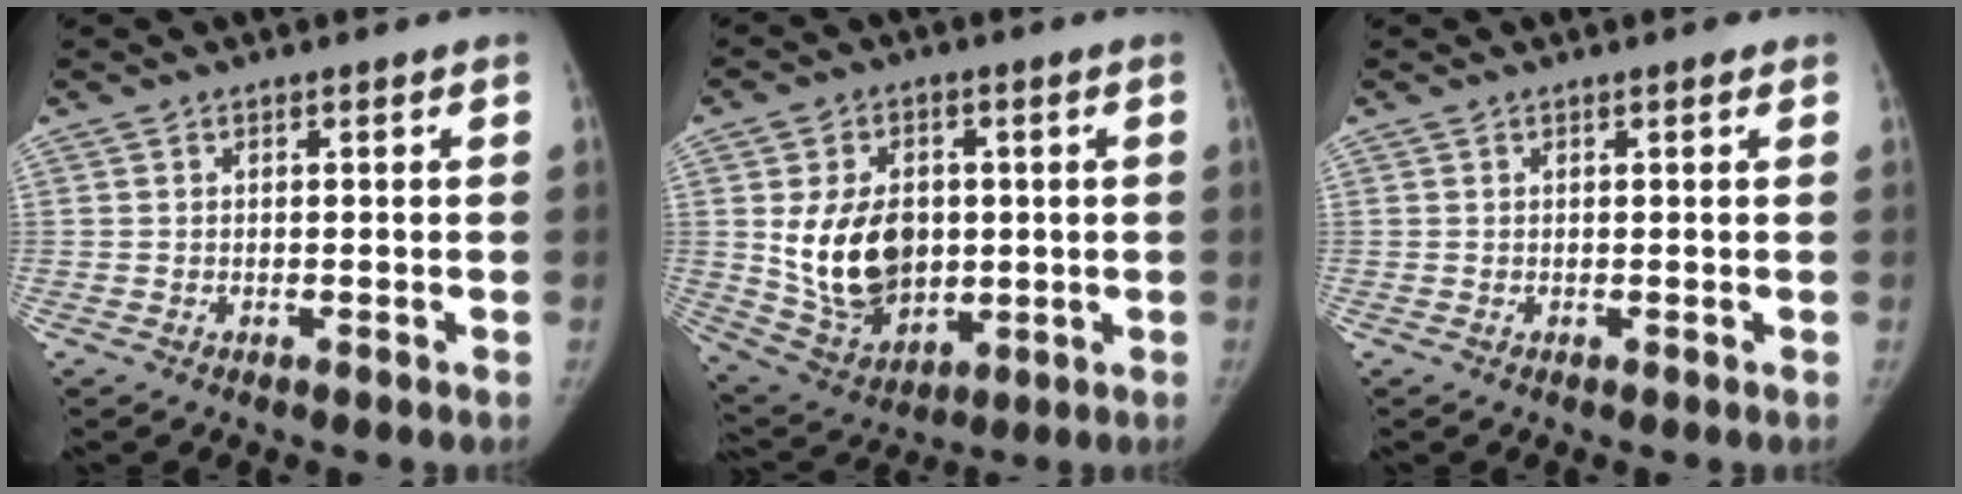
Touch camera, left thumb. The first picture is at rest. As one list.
[{"total": 15.6, "force": [1.0, 11.3, 10.7], "torque": [-0.144, -0.014, 0.038]}, {"total": 0.6, "force": [0.4, 0.2, 0.4], "torque": [-0.003, 0.001, 0.002]}]